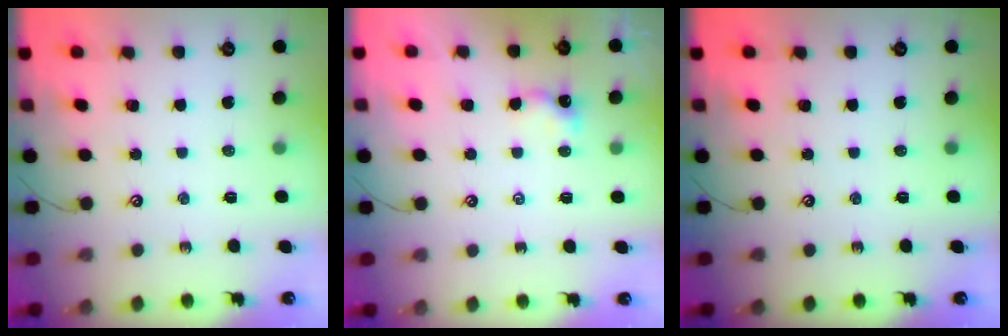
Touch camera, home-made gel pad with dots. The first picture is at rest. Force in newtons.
{"total": 1.4, "press": 1.4, "slide": 0.3}
{"total": 0.0}